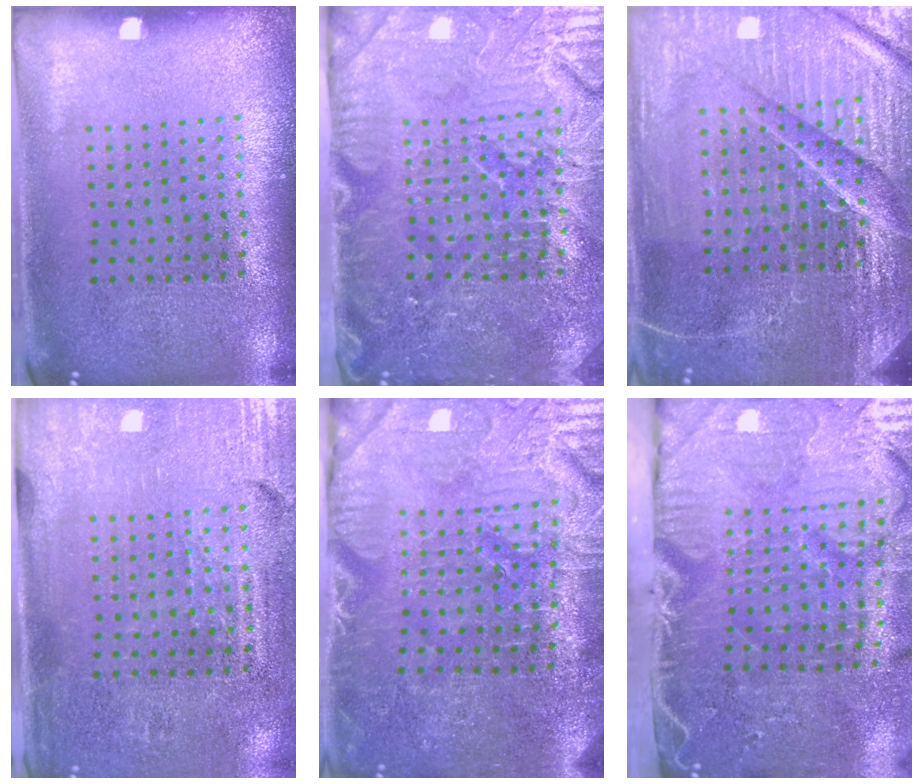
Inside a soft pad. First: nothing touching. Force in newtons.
{"total": 5.0, "press": 4.5, "slide": 2.2}
{"total": 6.1, "press": 5.5, "slide": 2.6}
{"total": 3.4, "press": 3.1, "slide": 1.4}
{"total": 4.0, "press": 3.9, "slide": 0.8}
{"total": 5.4, "press": 4.4, "slide": 3.1}